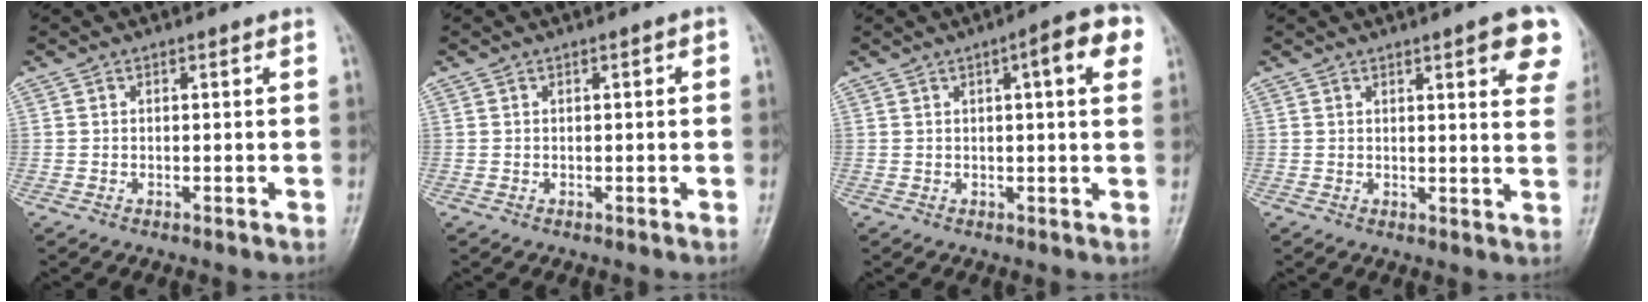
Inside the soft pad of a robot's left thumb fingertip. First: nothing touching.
{"total": 0.9, "force": [0.2, 0.3, 0.8], "torque": [-0.010, 0.002, 0.002]}
{"total": 7.5, "force": [2.7, 1.8, 6.8], "torque": [-0.080, 0.010, 0.028]}
{"total": 9.9, "force": [5.1, 2.2, 8.1], "torque": [-0.072, -0.017, 0.057]}